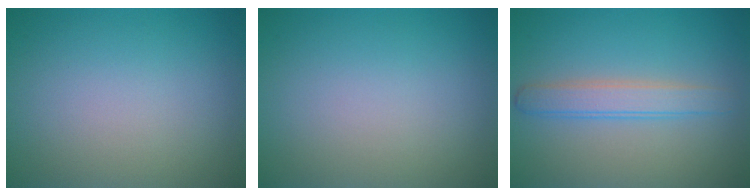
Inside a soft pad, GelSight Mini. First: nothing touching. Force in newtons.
{"total": 0.0}
{"total": 2.7, "press": 2.7, "slide": 0.1}